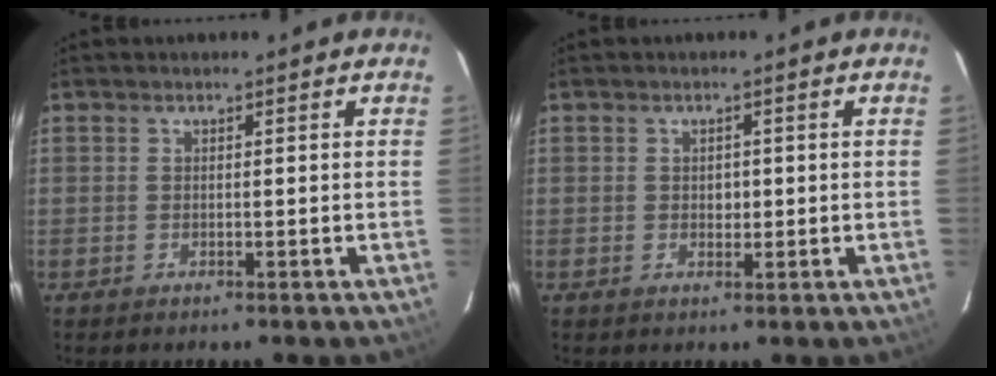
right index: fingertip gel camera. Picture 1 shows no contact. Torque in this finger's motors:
{"motor_torque": [0.17, 0.10, 0.04, 0.00]}